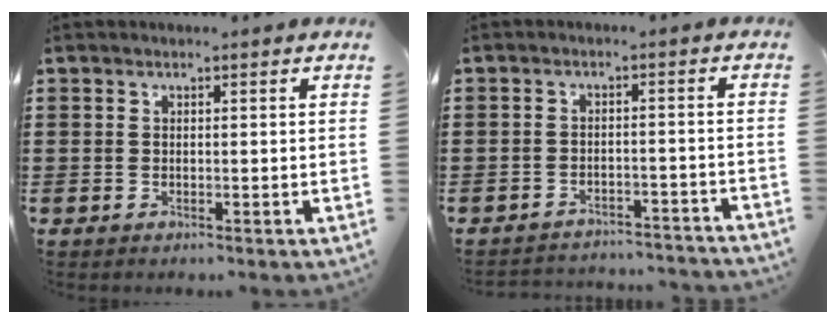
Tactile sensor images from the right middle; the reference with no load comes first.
{"total": 2.9, "force": [-2.9, 0.1, 0.1], "torque": [-0.008, -0.001, -0.061]}